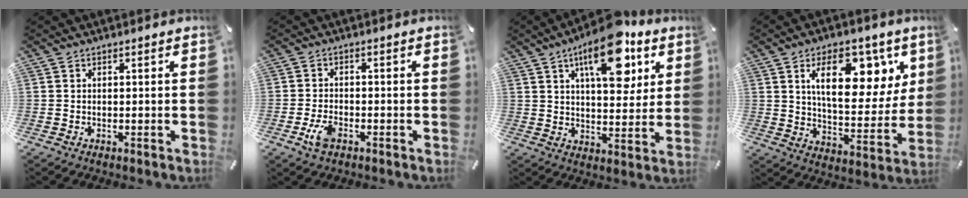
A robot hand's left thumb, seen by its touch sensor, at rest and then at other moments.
{"total": 4.6, "force": [-2.3, 2.5, 3.1], "torque": [-0.084, 0.000, -0.049]}
{"total": 17.3, "force": [8.9, 7.9, 12.6], "torque": [-0.176, -0.033, 0.143]}
{"total": 17.3, "force": [8.0, 9.1, 12.3], "torque": [-0.184, -0.025, 0.133]}